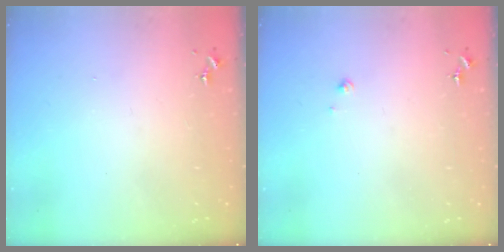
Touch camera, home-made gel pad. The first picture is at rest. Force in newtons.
{"total": 2.1, "press": 2.1, "slide": 0.2}